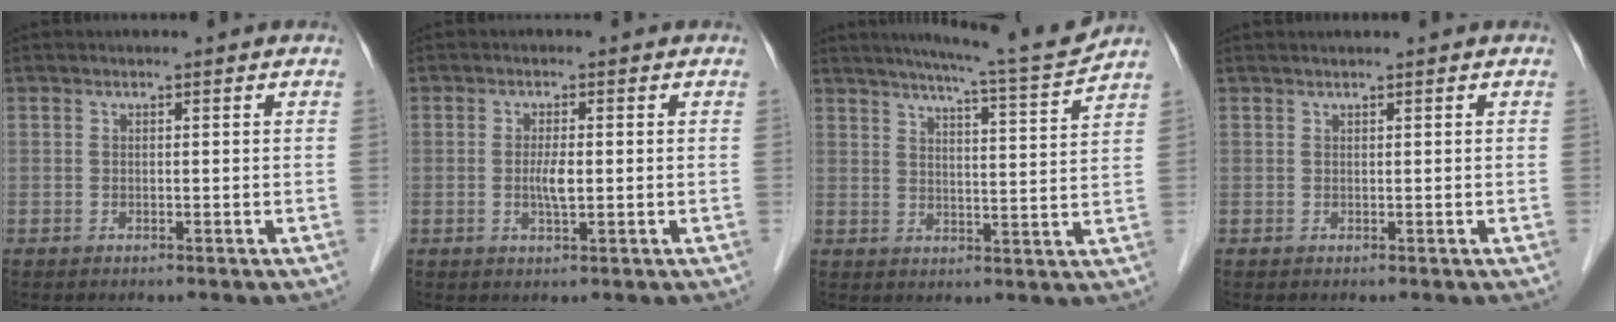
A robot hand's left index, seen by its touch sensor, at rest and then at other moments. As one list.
[{"total": 2.5, "force": [-0.1, 0.4, 2.4], "torque": [-0.051, -0.003, -0.001]}, {"total": 10.9, "force": [10.0, -1.9, 3.9], "torque": [-0.068, -0.025, 0.139]}, {"total": 1.6, "force": [1.4, -0.1, 0.8], "torque": [-0.007, 0.021, 0.028]}]